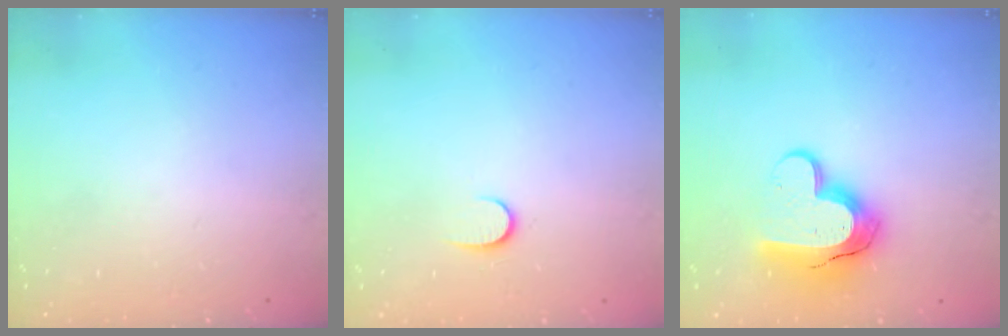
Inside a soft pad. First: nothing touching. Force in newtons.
{"total": 5.7, "press": 5.7, "slide": 0.5}
{"total": 15.4, "press": 15.3, "slide": 1.1}